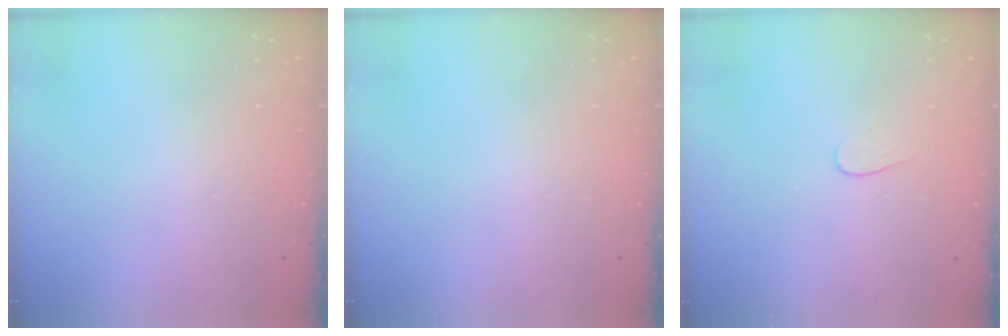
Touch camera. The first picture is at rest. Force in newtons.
{"total": 0.0}
{"total": 3.9, "press": 3.9, "slide": 0.4}